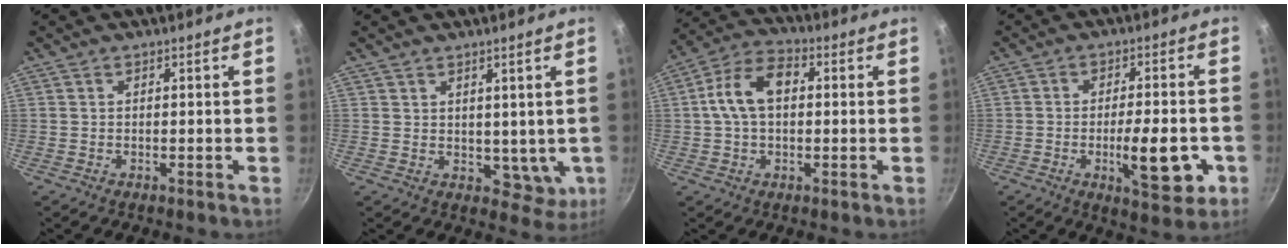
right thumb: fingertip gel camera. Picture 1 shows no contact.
{"total": 5.5, "force": [1.7, 4.0, 3.4], "torque": [-0.032, -0.013, 0.035]}
{"total": 10.4, "force": [1.1, 6.7, 7.9], "torque": [-0.136, 0.028, 0.007]}
{"total": 11.9, "force": [-3.4, 4.2, 10.6], "torque": [-0.131, 0.008, -0.043]}